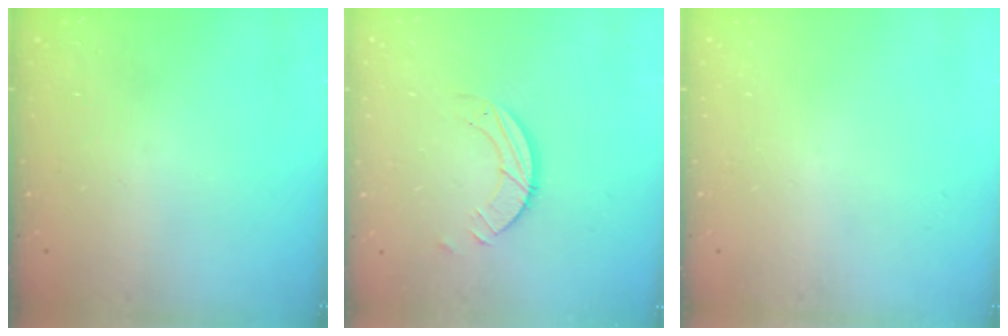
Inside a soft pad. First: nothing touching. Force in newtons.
{"total": 3.9, "press": 3.9, "slide": 0.4}
{"total": 0.0}